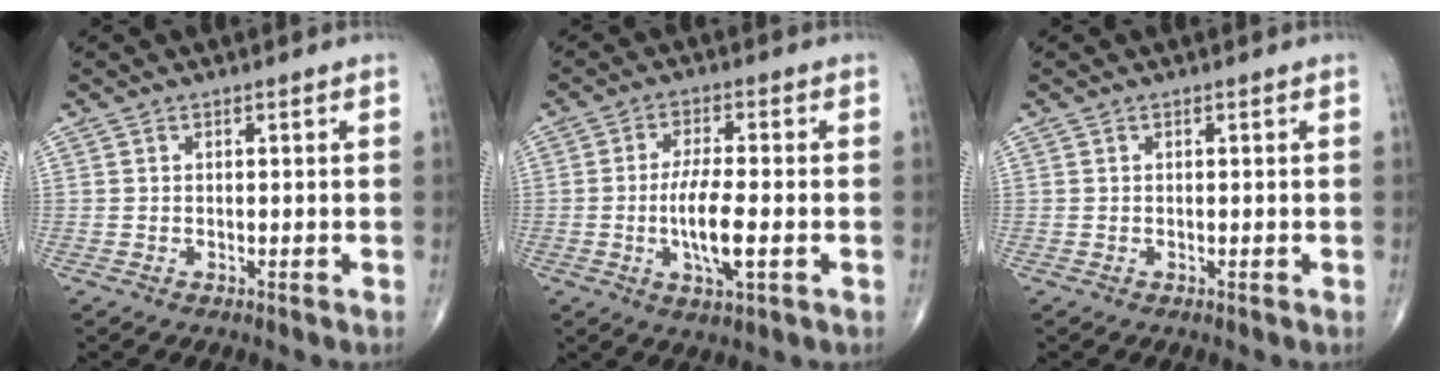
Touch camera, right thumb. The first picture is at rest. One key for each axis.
{"total": 8.5, "fx": -1.6, "fy": 2.4, "fz": 8.0, "tx": -0.153, "ty": 0.000, "tz": -0.031}
{"total": 0.0}